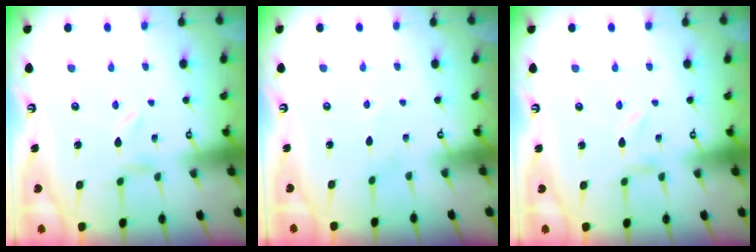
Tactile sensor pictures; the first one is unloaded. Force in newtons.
{"total": 0.5, "press": 0.5, "slide": 0.1}
{"total": 0.0}